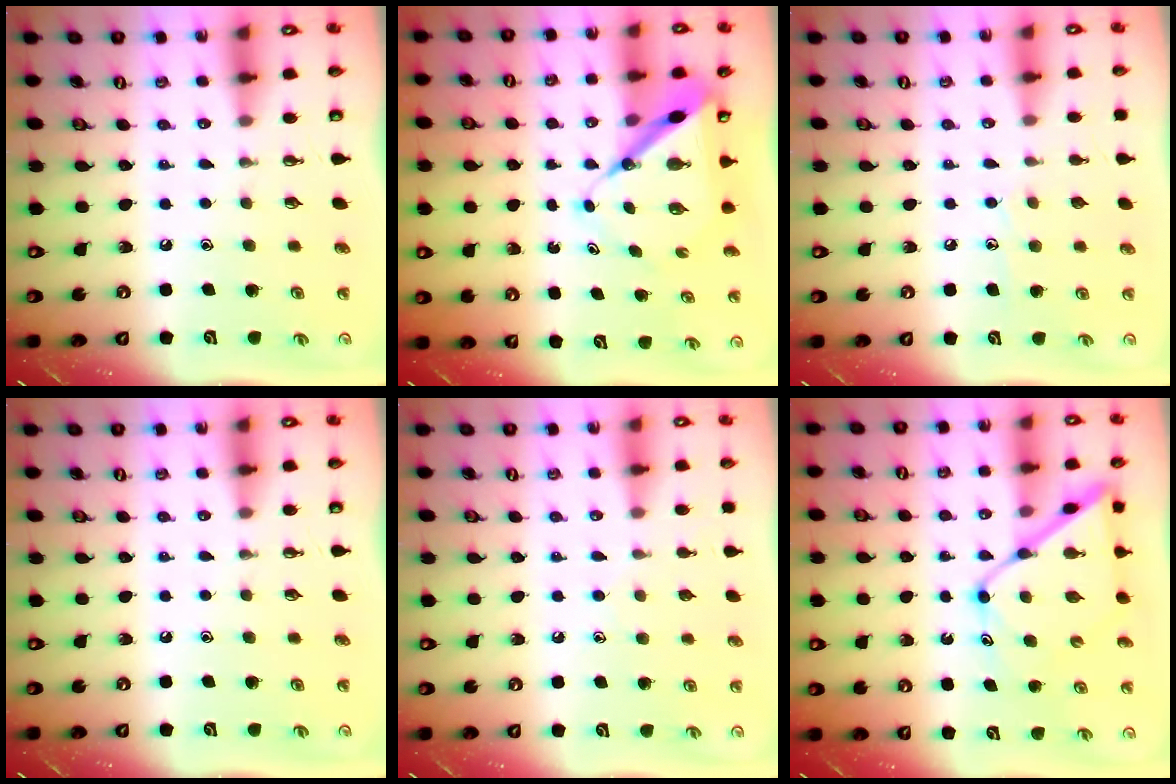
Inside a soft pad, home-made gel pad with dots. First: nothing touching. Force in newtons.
{"total": 8.4, "press": 8.4, "slide": 0.6}
{"total": 5.8, "press": 5.8, "slide": 0.5}
{"total": 0.0}
{"total": 5.8, "press": 5.7, "slide": 0.6}
{"total": 14.0, "press": 14.0, "slide": 1.3}